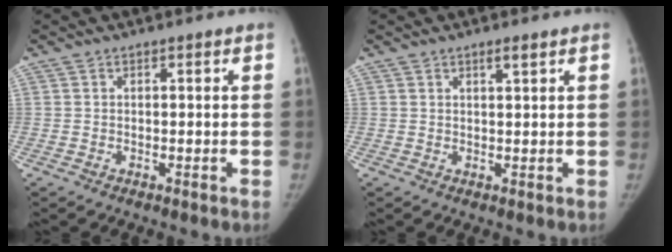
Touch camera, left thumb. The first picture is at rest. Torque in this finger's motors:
{"motor_torque": [0.39, -0.25, 0.78, -0.38, 0.20]}